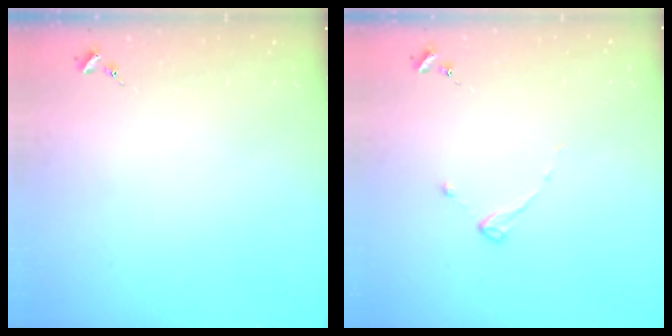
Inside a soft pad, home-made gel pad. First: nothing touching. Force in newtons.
{"total": 2.6, "press": 2.5, "slide": 0.4}